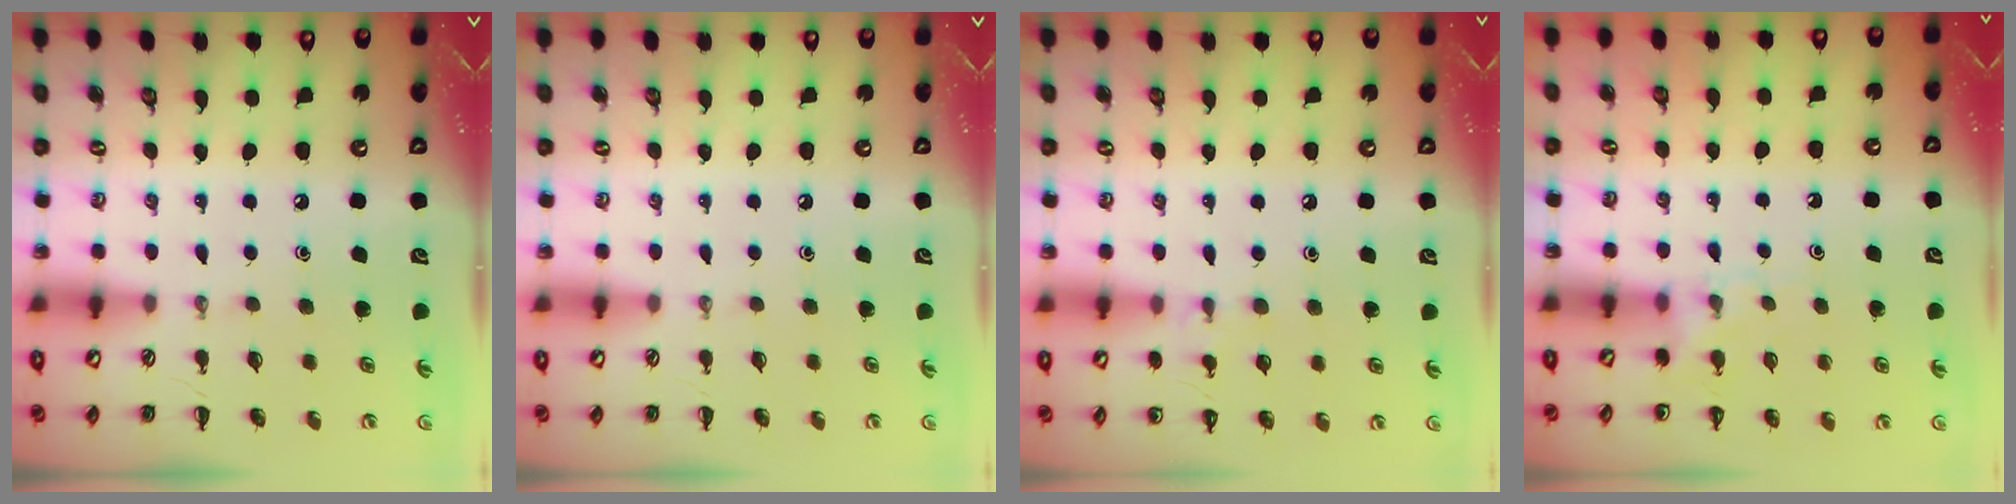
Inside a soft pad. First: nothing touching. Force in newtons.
{"total": 0.0}
{"total": 7.1, "press": 6.8, "slide": 2.2}
{"total": 5.5, "press": 5.3, "slide": 1.7}